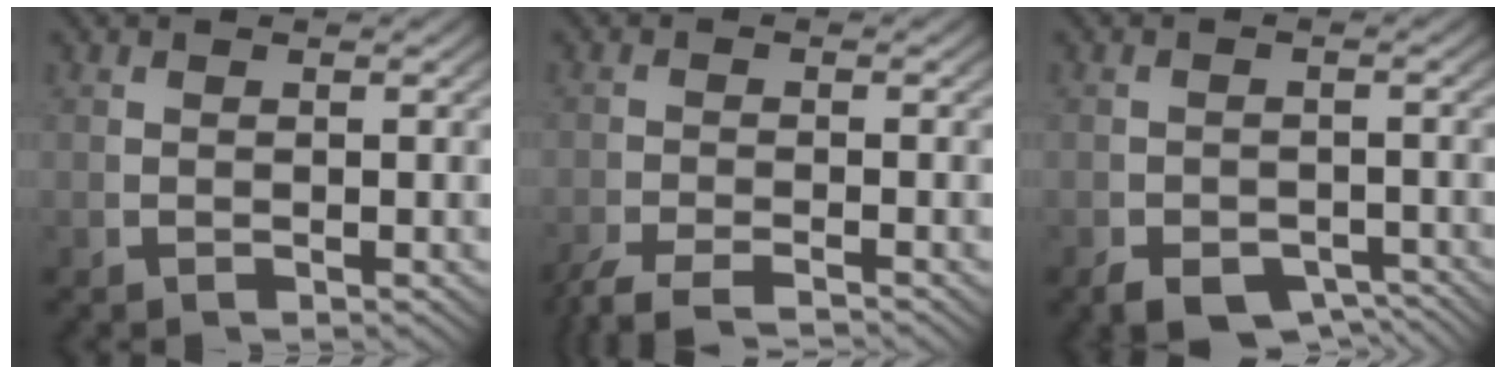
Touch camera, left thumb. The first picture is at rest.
{"total": 3.8, "force": [-3.4, 1.1, 1.4], "torque": [-0.032, -0.016, -0.053]}
{"total": 5.2, "force": [-3.6, 3.0, 2.5], "torque": [-0.036, -0.030, -0.048]}